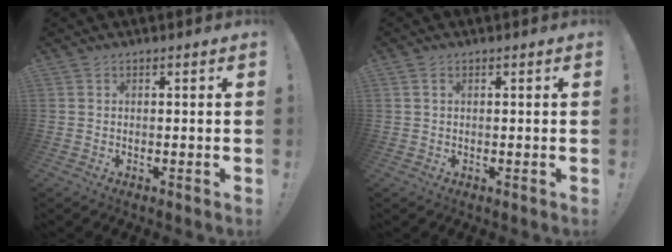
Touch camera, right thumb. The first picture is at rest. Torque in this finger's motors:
{"motor_torque": [-0.29, -0.26, -0.09, 0.09, 0.10]}